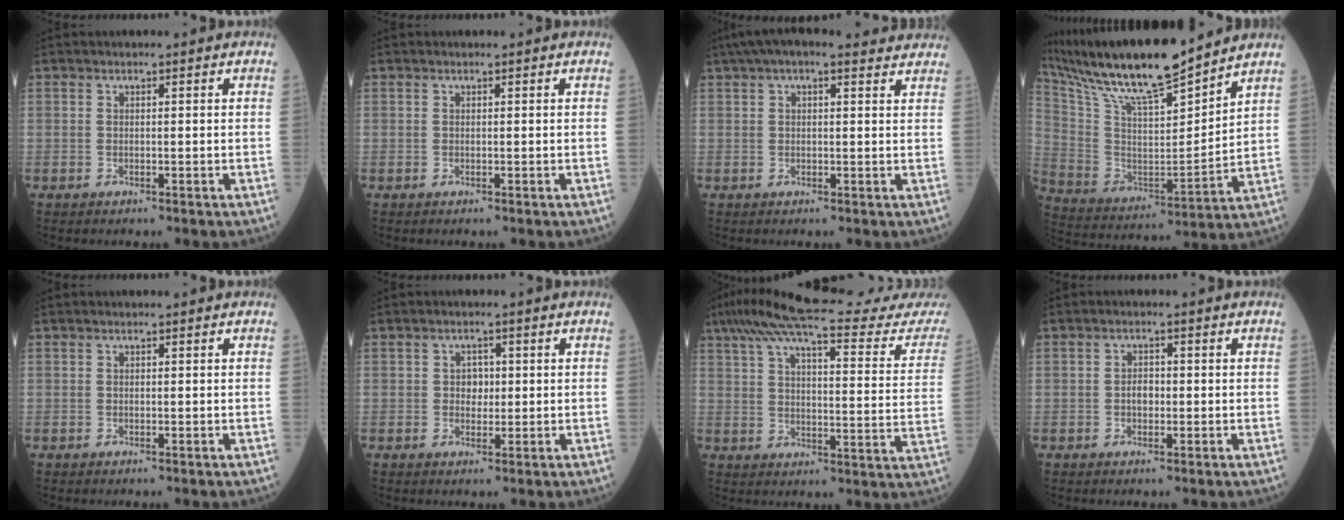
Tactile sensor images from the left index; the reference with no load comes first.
{"total": 0.0}
{"total": 11.0, "force": [9.0, 2.9, 5.6], "torque": [-0.084, 0.054, 0.118]}
{"total": 19.7, "force": [16.8, 1.9, 10.2], "torque": [-0.199, 0.004, 0.307]}
{"total": 0.0}
{"total": 2.2, "force": [0.1, 1.7, 1.3], "torque": [-0.017, 0.000, 0.001]}
{"total": 26.4, "force": [23.5, 0.9, 12.1], "torque": [-0.190, -0.040, 0.298]}
{"total": 1.8, "force": [-0.4, 1.2, 1.3], "torque": [-0.020, 0.001, -0.008]}